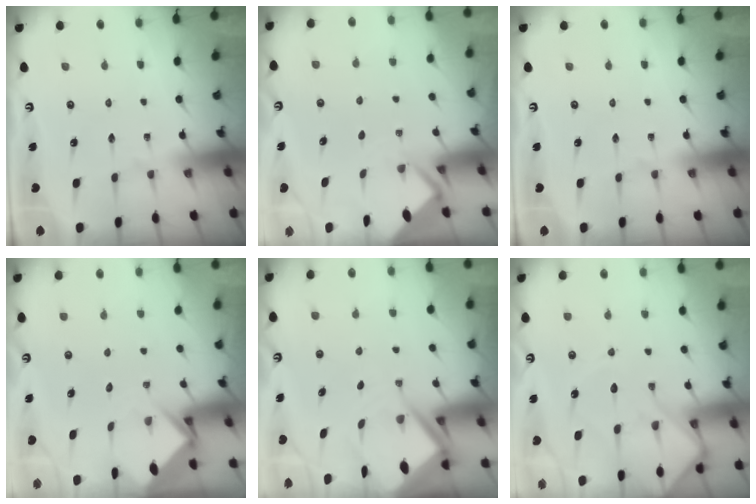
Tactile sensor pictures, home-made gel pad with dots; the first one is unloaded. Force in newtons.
{"total": 2.5, "press": 2.5, "slide": 0.1}
{"total": 0.0}
{"total": 3.8, "press": 3.8, "slide": 0.3}
{"total": 7.8, "press": 7.8, "slide": 0.5}
{"total": 12.7, "press": 12.6, "slide": 1.3}